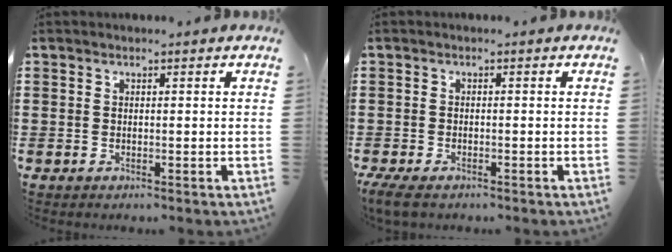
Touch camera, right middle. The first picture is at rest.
{"total": 1.8, "force": [-1.4, 0.5, 1.0], "torque": [-0.040, -0.006, -0.034]}